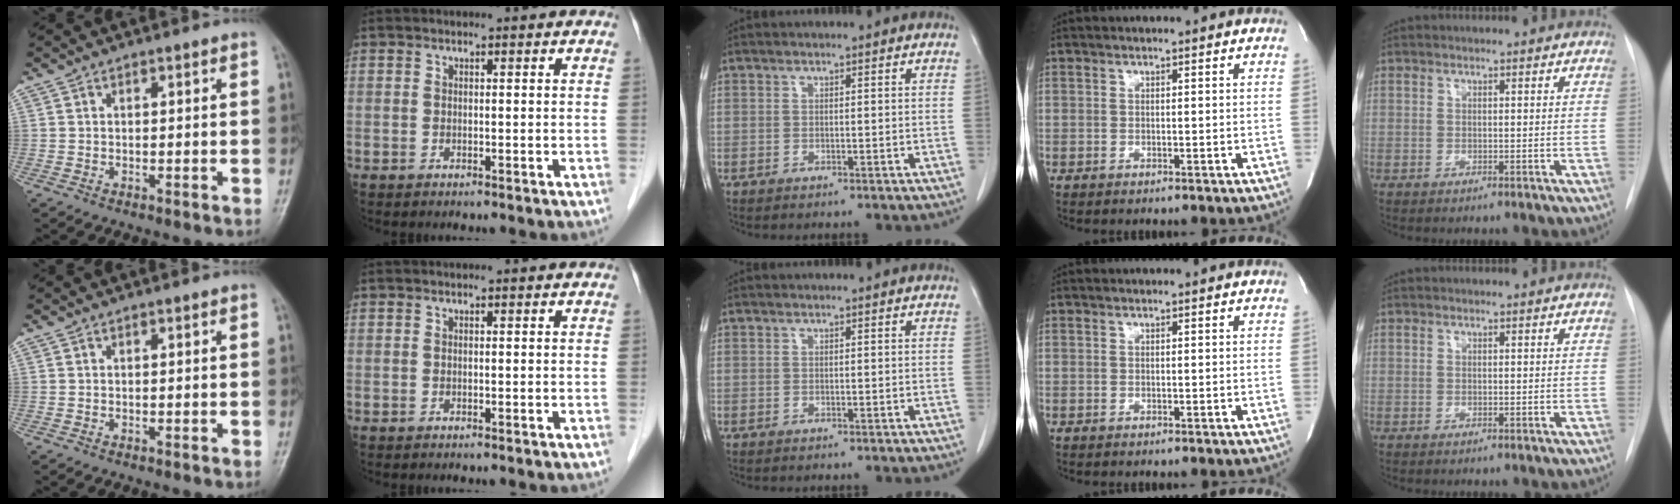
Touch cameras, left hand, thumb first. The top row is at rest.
{}